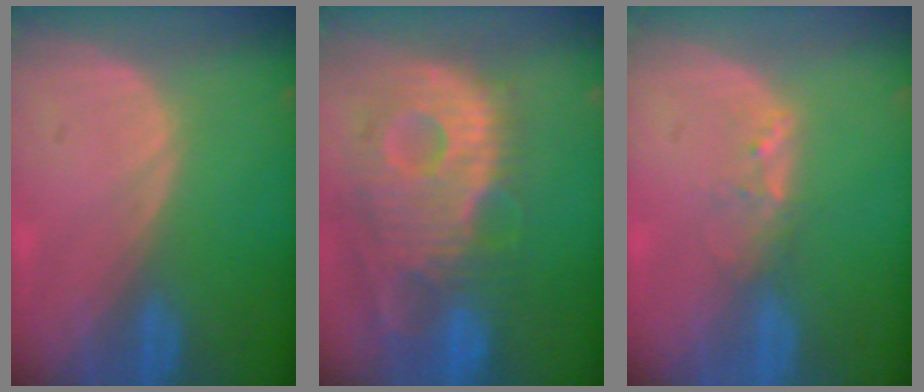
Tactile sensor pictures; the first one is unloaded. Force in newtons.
{"total": 13.2, "press": 11.5, "slide": 6.5}
{"total": 2.0, "press": 1.9, "slide": 0.4}